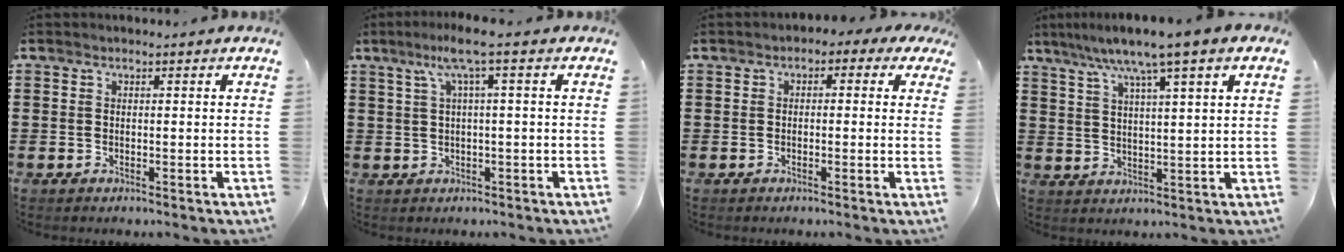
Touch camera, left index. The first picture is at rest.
{"total": 5.2, "force": [1.8, -0.2, 4.9], "torque": [-0.097, 0.003, 0.028]}
{"total": 1.3, "force": [-0.7, 0.9, 0.7], "torque": [-0.018, 0.008, -0.017]}
{"total": 7.2, "force": [5.1, -0.3, 5.2], "torque": [-0.115, -0.016, 0.083]}